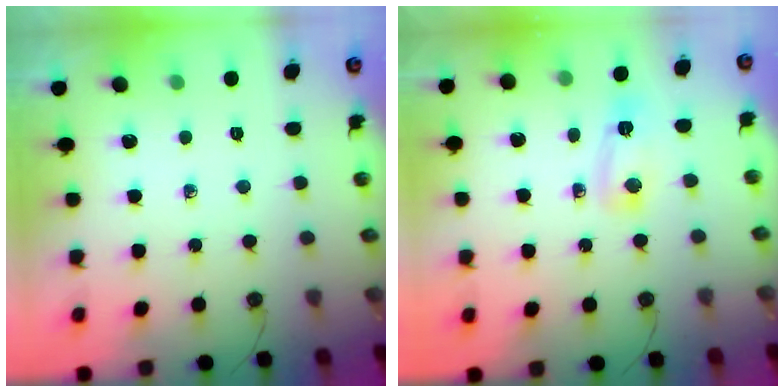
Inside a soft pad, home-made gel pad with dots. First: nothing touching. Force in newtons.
{"total": 6.2, "press": 5.0, "slide": 3.7}